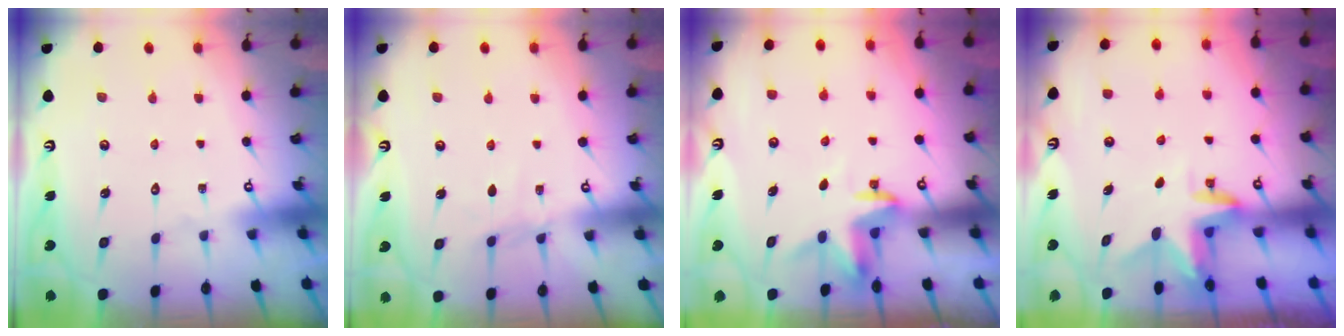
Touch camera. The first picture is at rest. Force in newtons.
{"total": 4.3, "press": 4.3, "slide": 0.4}
{"total": 3.5, "press": 3.4, "slide": 0.3}
{"total": 3.0, "press": 3.0, "slide": 0.2}